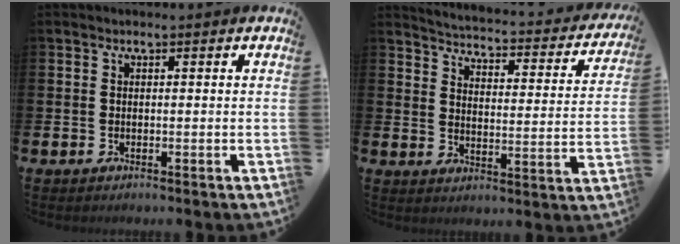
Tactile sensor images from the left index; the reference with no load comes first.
{"total": 3.2, "force": [3.0, 0.6, 0.8], "torque": [-0.040, -0.033, 0.042]}